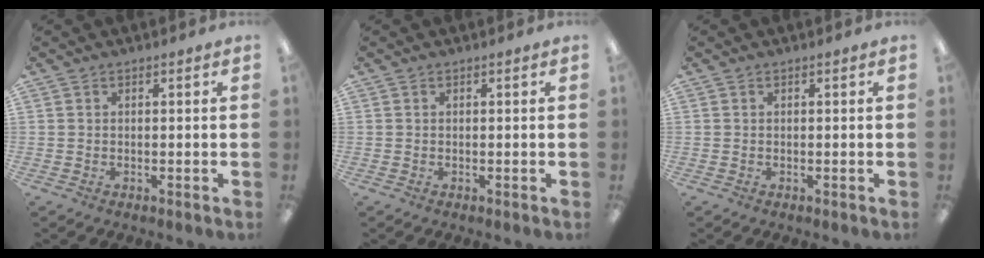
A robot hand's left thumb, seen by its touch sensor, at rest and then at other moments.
{"total": 0.0}
{"total": 0.0}